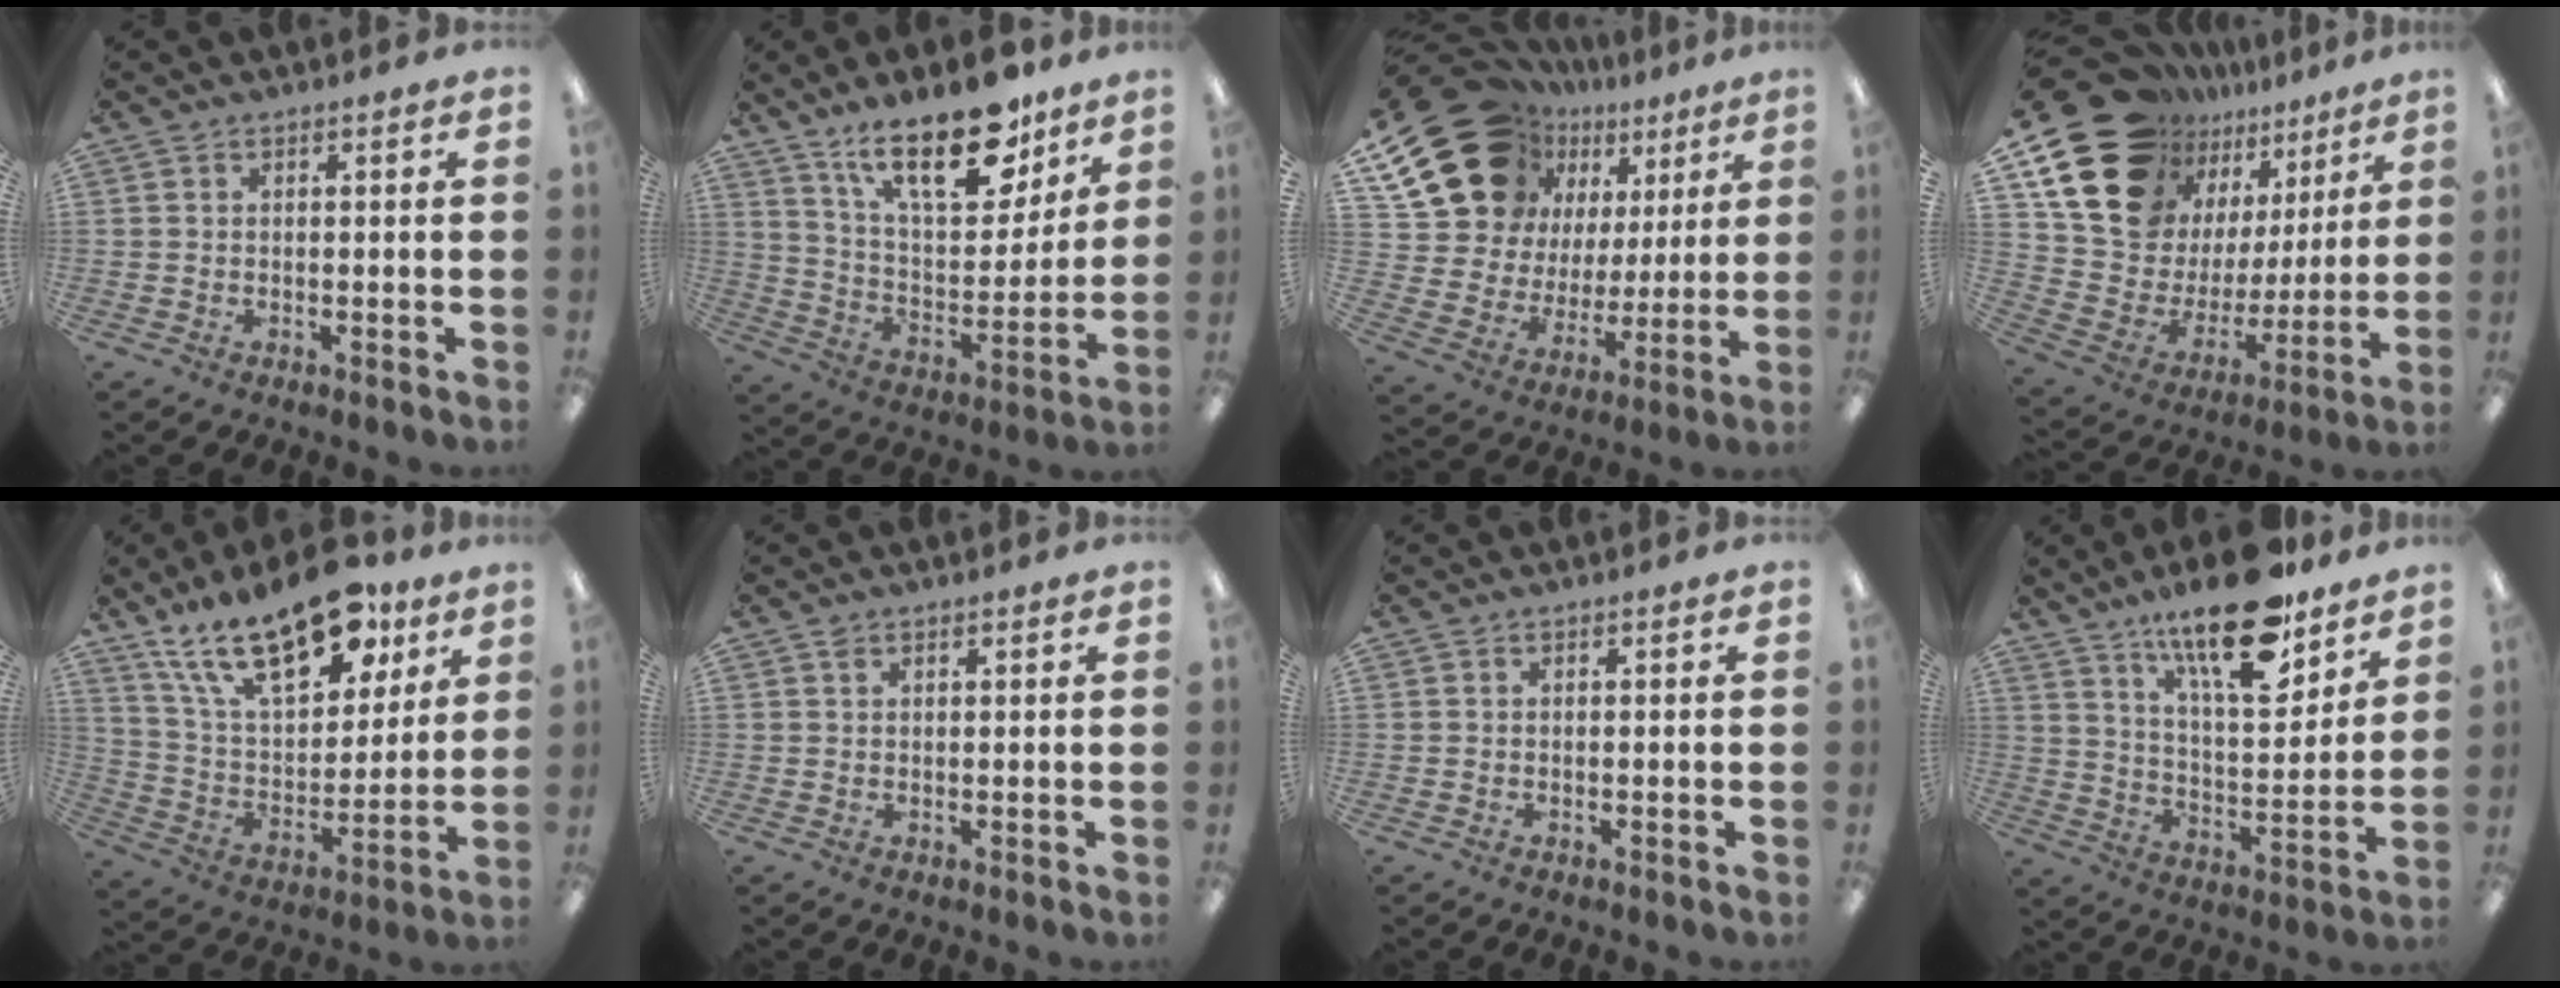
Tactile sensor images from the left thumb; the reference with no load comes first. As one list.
[{"total": 21.2, "force": [13.7, 8.8, 13.5], "torque": [-0.212, -0.075, 0.233]}, {"total": 23.0, "force": [13.1, 15.9, 10.4], "torque": [-0.193, -0.081, 0.259]}, {"total": 19.9, "force": [14.0, 12.2, 7.3], "torque": [-0.152, -0.101, 0.275]}, {"total": 24.0, "force": [15.8, 10.6, 14.6], "torque": [-0.248, -0.080, 0.274]}, {"total": 1.0, "force": [0.8, 0.5, 0.5], "torque": [-0.012, 0.000, 0.014]}, {"total": 0.0}, {"total": 19.8, "force": [14.5, 6.3, 12.0], "torque": [-0.194, -0.086, 0.240]}]